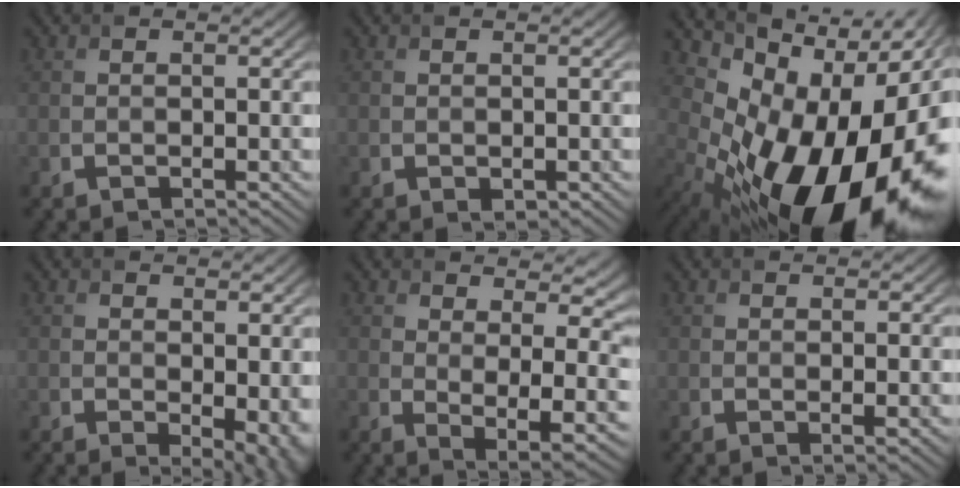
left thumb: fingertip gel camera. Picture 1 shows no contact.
{"total": 0.5, "force": [-0.1, 0.4, 0.4], "torque": [-0.007, -0.004, 0.004]}
{"total": 20.1, "force": [-5.5, 11.7, 15.4], "torque": [-0.227, -0.034, -0.072]}
{"total": 4.9, "force": [0.4, 2.3, 4.2], "torque": [-0.061, -0.012, 0.022]}
{"total": 10.6, "force": [4.0, 5.2, 8.3], "torque": [-0.122, -0.012, 0.090]}
{"total": 1.4, "force": [1.0, 0.2, 0.9], "torque": [-0.017, -0.002, 0.022]}